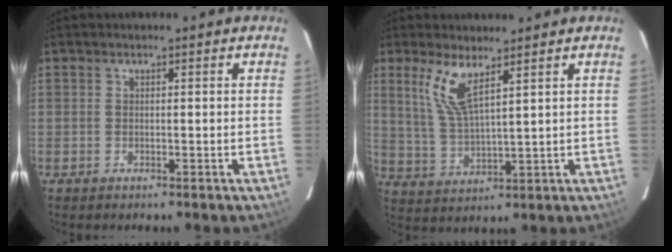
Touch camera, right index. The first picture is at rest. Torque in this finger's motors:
{"motor_torque": [0.58, 0.57, 0.18, 0.12]}